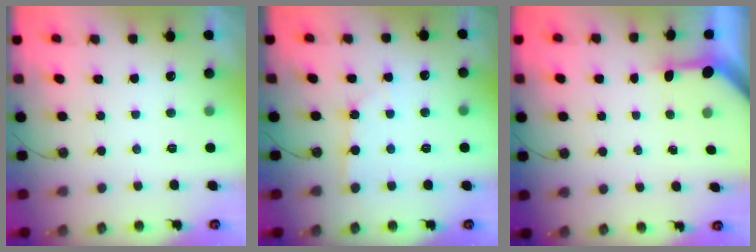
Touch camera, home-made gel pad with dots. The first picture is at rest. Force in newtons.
{"total": 1.8, "press": 1.8, "slide": 0.3}
{"total": 3.0, "press": 3.0, "slide": 0.2}